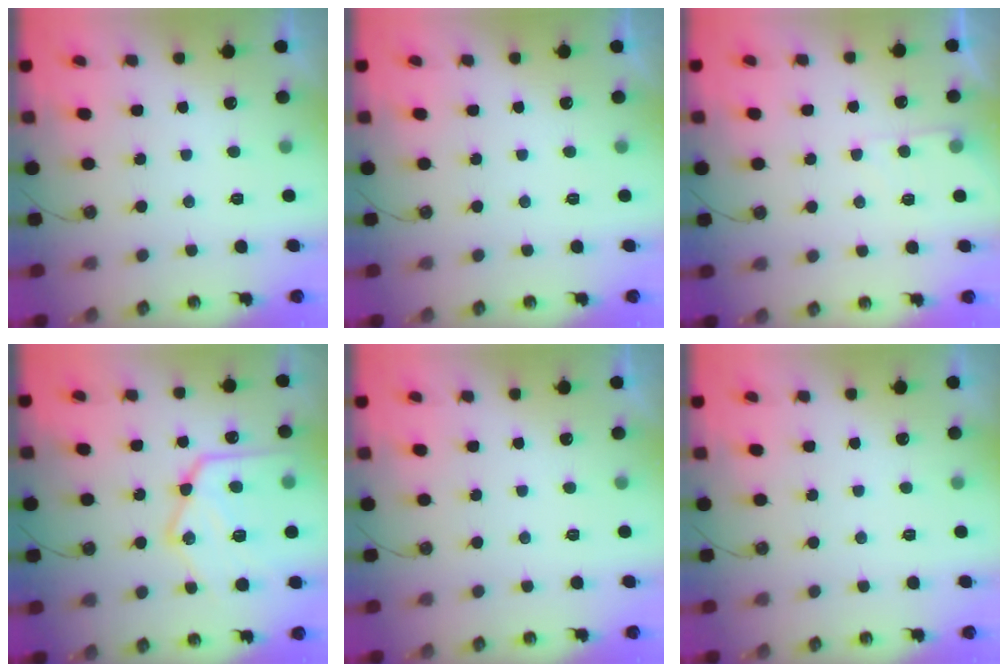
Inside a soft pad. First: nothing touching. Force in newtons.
{"total": 0.0}
{"total": 5.6, "press": 5.5, "slide": 0.7}
{"total": 21.6, "press": 21.6, "slide": 1.5}
{"total": 0.0}
{"total": 2.6, "press": 2.6, "slide": 0.5}